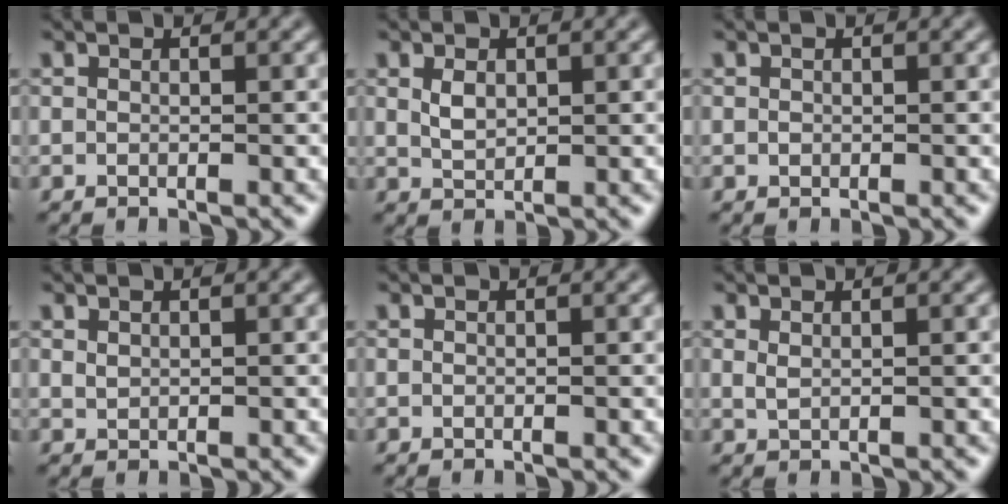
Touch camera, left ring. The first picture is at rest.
{"total": 1.7, "force": [0.6, 1.1, 1.2], "torque": [-0.027, -0.001, 0.015]}
{"total": 0.0}
{"total": 0.6, "force": [0.5, 0.2, 0.2], "torque": [-0.009, -0.001, 0.013]}
{"total": 0.0}
{"total": 0.7, "force": [0.5, 0.2, 0.5], "torque": [-0.014, -0.001, 0.011]}